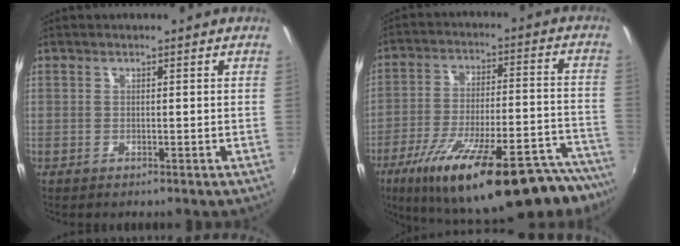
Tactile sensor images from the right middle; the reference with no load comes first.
{"total": 31.6, "force": [-24.4, 6.8, 19.0], "torque": [-0.276, -0.040, -0.339]}